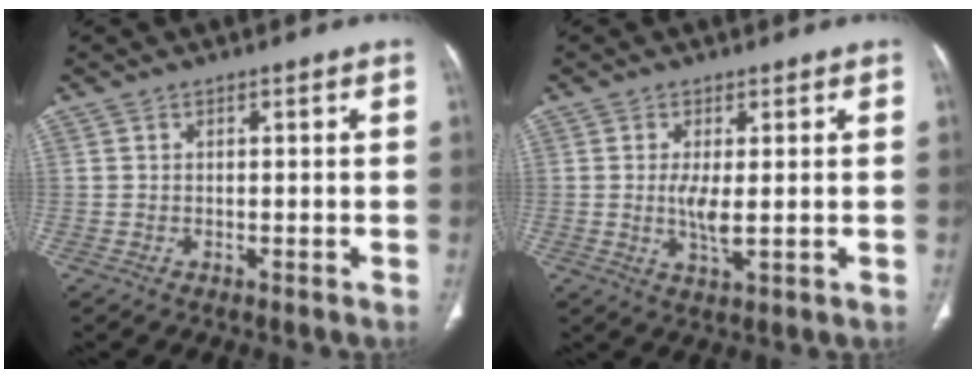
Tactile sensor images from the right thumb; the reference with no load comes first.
{"total": 4.3, "force": [0.2, 1.1, 4.1], "torque": [-0.094, -0.015, 0.004]}